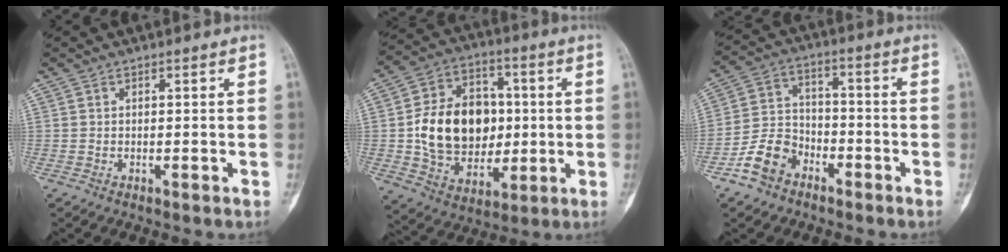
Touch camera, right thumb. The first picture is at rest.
{"total": 18.9, "force": [0.6, 14.1, 12.7], "torque": [-0.174, 0.012, 0.020]}
{"total": 8.8, "force": [-5.3, 6.1, 3.5], "torque": [-0.049, 0.043, -0.108]}